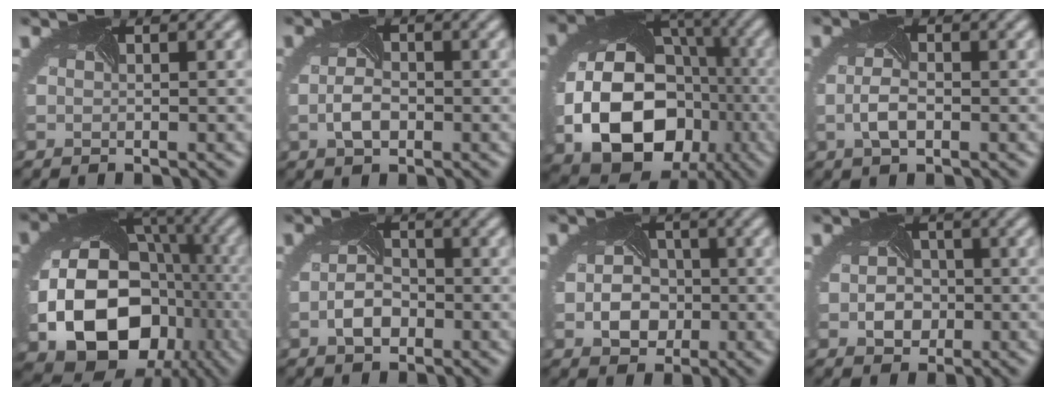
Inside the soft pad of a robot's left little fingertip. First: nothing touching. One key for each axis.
{"total": 2.4, "fx": -0.8, "fy": 1.4, "fz": 1.8, "tx": -0.046, "ty": -0.004, "tz": -0.013}
{"total": 13.9, "fx": -3.6, "fy": 10.6, "fz": 8.3, "tx": -0.163, "ty": -0.048, "tz": -0.041}
{"total": 2.3, "fx": -0.7, "fy": 1.0, "fz": 1.9, "tx": -0.046, "ty": -0.004, "tz": -0.013}
{"total": 18.8, "fx": -4.7, "fy": 14.8, "fz": 10.6, "tx": -0.190, "ty": -0.051, "tz": -0.065}
{"total": 2.6, "fx": -1.2, "fy": 1.6, "fz": 1.7, "tx": -0.039, "ty": -0.003, "tz": -0.023}
{"total": 4.0, "fx": -0.8, "fy": 3.2, "fz": 2.2, "tx": -0.038, "ty": -0.004, "tz": -0.015}
{"total": 3.0, "fx": -0.5, "fy": 2.5, "fz": 1.5, "tx": -0.024, "ty": -0.003, "tz": -0.014}